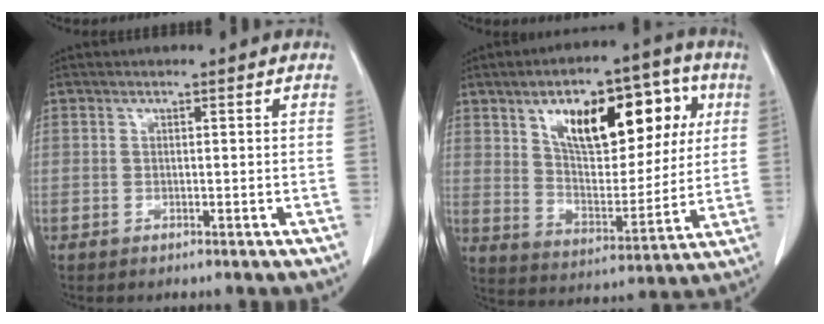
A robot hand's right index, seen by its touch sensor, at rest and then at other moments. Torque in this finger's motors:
{"motor_torque": [1.19, 0.95, 0.61, 0.16]}